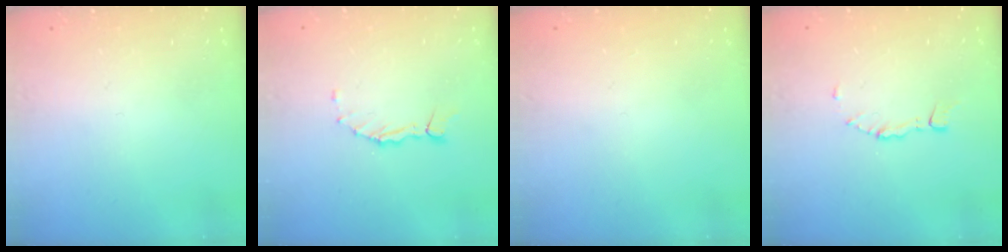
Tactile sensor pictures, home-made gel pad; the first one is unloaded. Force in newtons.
{"total": 1.6, "press": 1.5, "slide": 0.2}
{"total": 1.4, "press": 1.4, "slide": 0.1}
{"total": 4.5, "press": 4.5, "slide": 0.4}